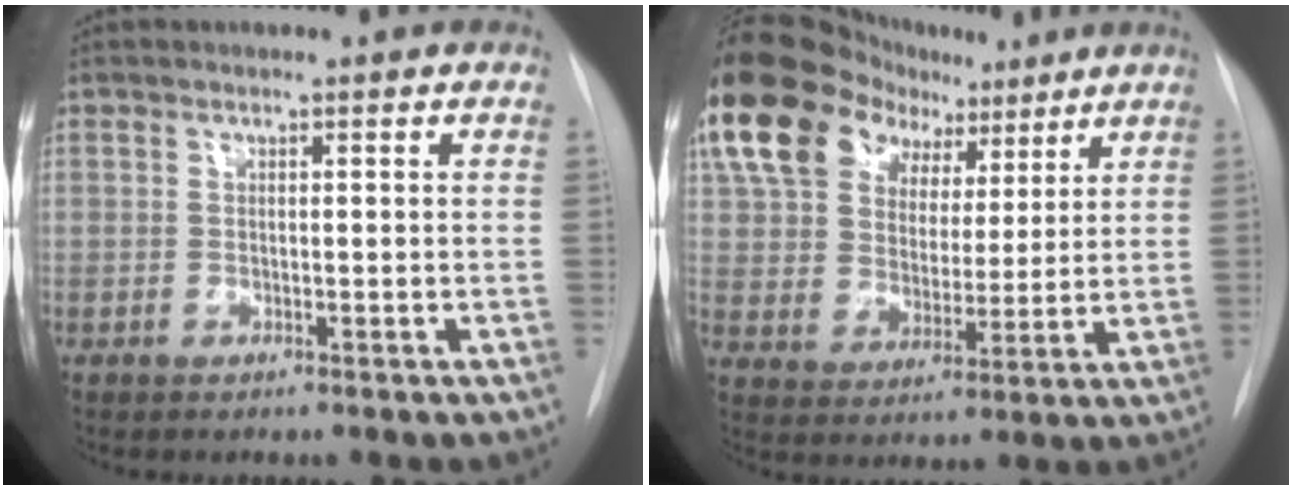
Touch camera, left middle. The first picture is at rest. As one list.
[{"total": 18.2, "force": [11.4, 11.2, 8.6], "torque": [-0.155, 0.064, 0.200]}]